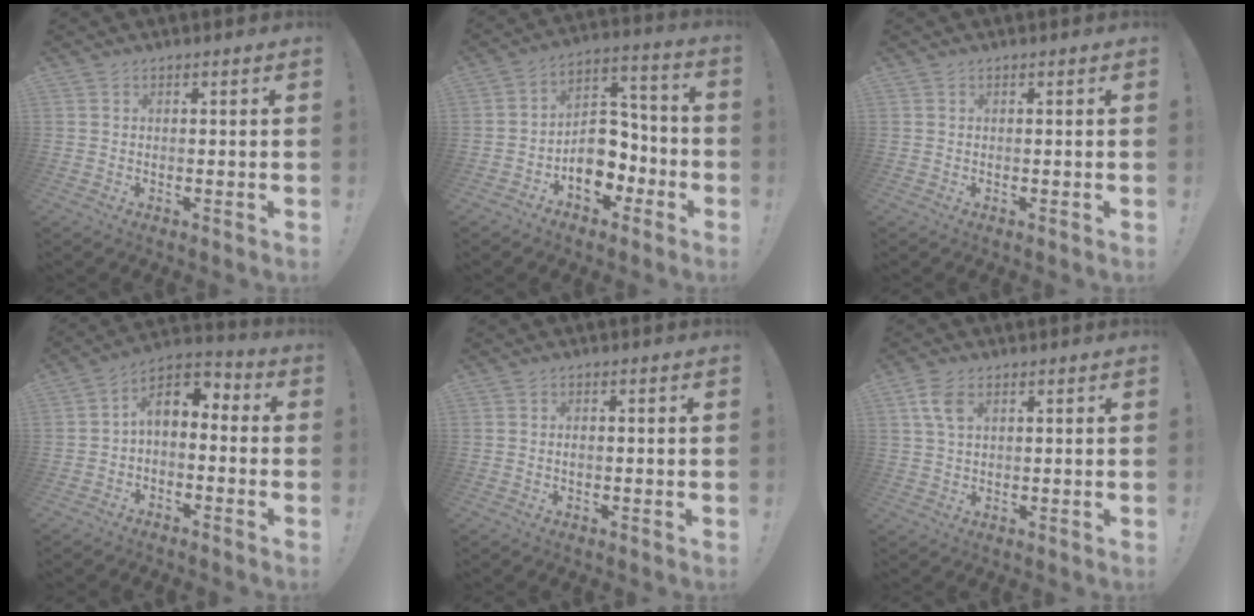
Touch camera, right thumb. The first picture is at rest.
{"total": 12.4, "force": [-4.7, 9.6, 6.3], "torque": [-0.080, 0.025, -0.077]}
{"total": 0.0}
{"total": 4.4, "force": [-1.3, 3.0, 2.9], "torque": [-0.048, 0.010, -0.023]}
{"total": 0.8, "force": [-0.2, 0.5, 0.5], "torque": [-0.011, 0.002, -0.004]}
{"total": 6.1, "force": [2.5, 3.4, 4.4], "torque": [-0.088, -0.003, 0.046]}